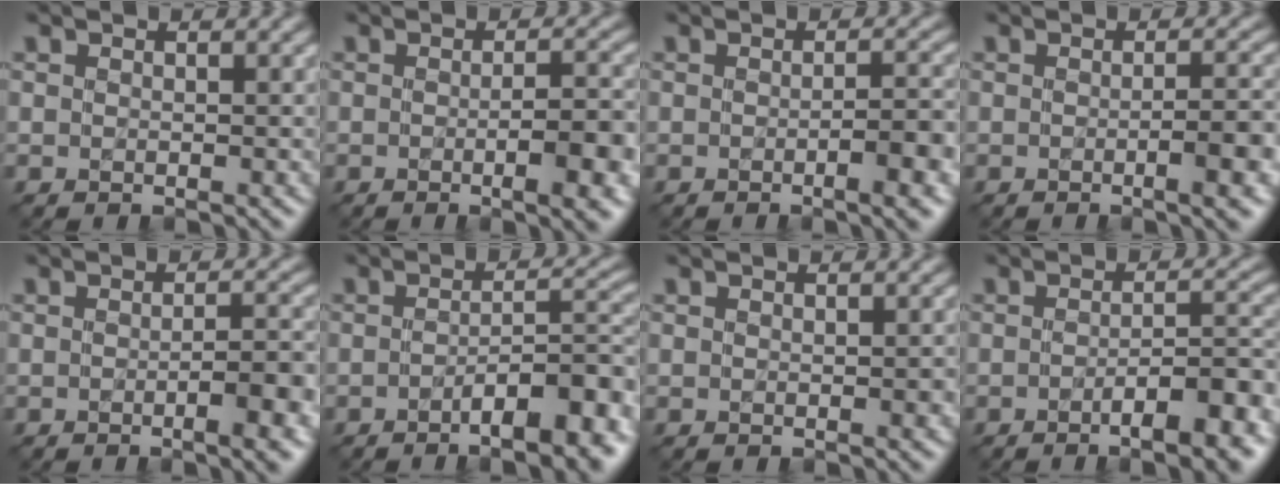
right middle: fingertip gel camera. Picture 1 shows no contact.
{"total": 5.9, "force": [-1.3, 1.8, 5.5], "torque": [-0.062, -0.002, -0.010]}
{"total": 4.0, "force": [-1.1, 1.0, 3.7], "torque": [-0.043, 0.005, -0.016]}
{"total": 4.1, "force": [-0.9, 1.0, 3.9], "torque": [-0.046, 0.004, -0.014]}
{"total": 4.6, "force": [-1.3, 1.2, 4.2], "torque": [-0.051, 0.005, -0.017]}
{"total": 9.9, "force": [-4.5, 3.0, 8.3], "torque": [-0.094, 0.005, -0.059]}
{"total": 0.8, "force": [-0.1, 0.2, 0.7], "torque": [-0.006, 0.000, -0.001]}
{"total": 8.1, "force": [-3.7, 2.4, 6.8], "torque": [-0.076, 0.005, -0.046]}